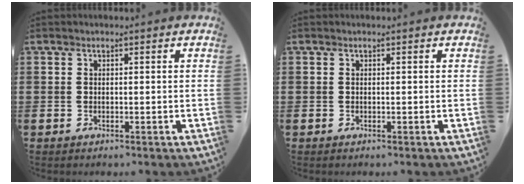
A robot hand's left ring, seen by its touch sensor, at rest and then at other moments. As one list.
[{"total": 0.0}]